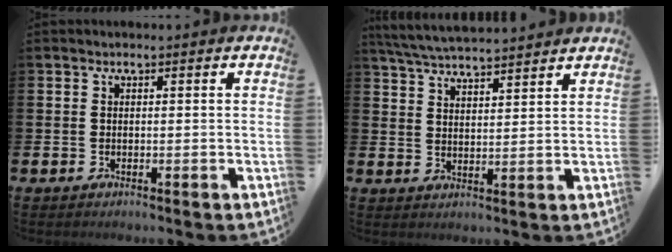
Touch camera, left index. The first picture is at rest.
{"total": 5.4, "force": [5.3, 0.2, 0.9], "torque": [-0.042, -0.025, 0.097]}